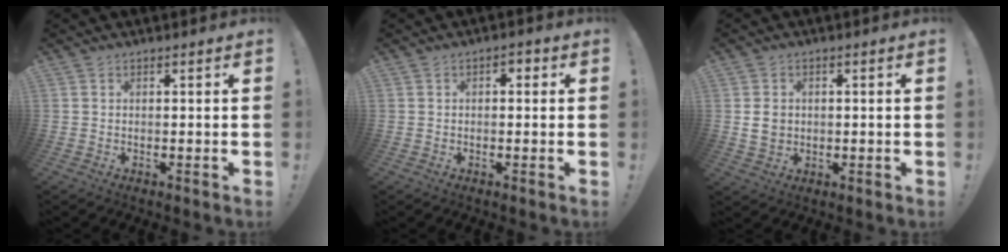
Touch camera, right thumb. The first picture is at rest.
{"total": 2.1, "force": [-0.6, 1.5, 1.4], "torque": [-0.023, 0.010, -0.014]}
{"total": 4.6, "force": [0.1, 3.9, 2.5], "torque": [-0.048, 0.001, 0.000]}